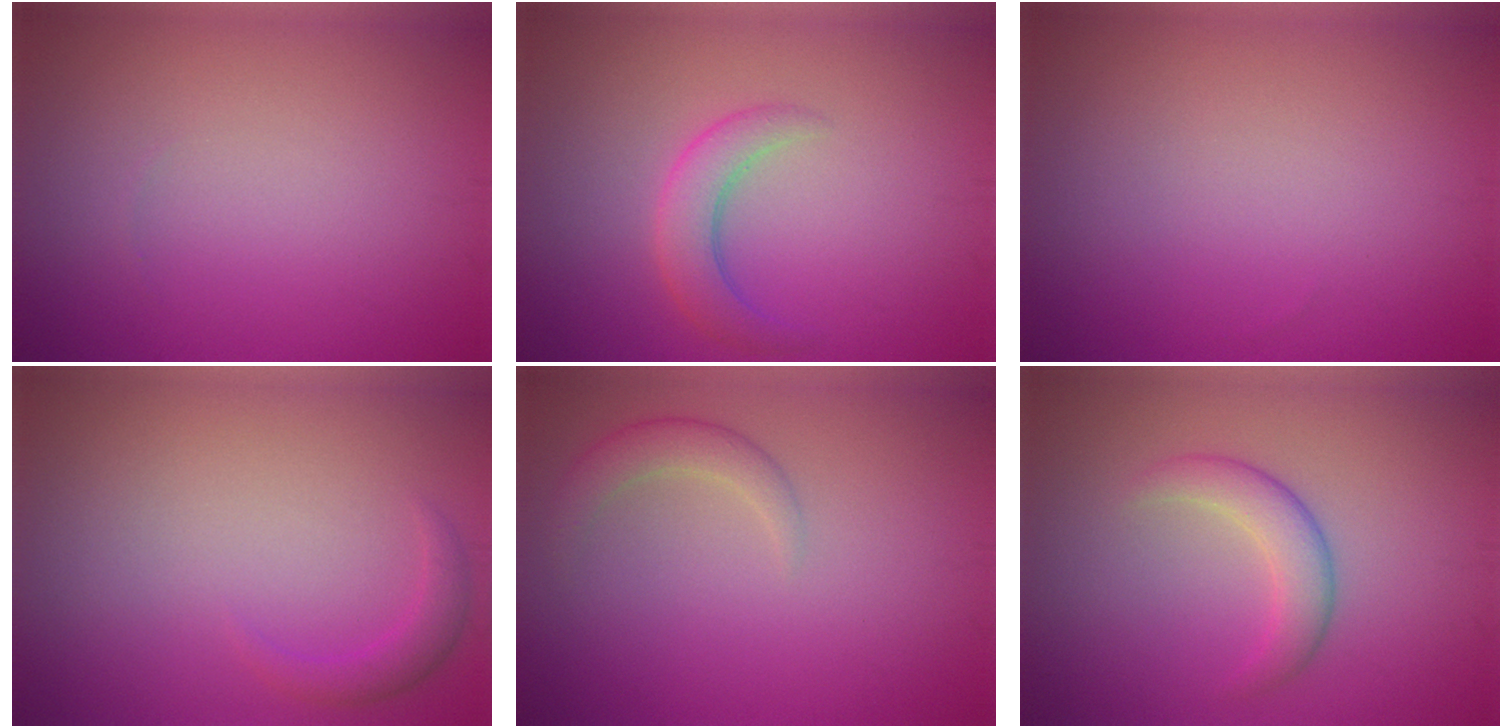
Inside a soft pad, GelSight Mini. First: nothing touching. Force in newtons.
{"total": 2.9, "press": 2.9, "slide": 0.1}
{"total": 0.0}
{"total": 1.6, "press": 1.6, "slide": 0.1}
{"total": 2.1, "press": 2.1, "slide": 0.2}
{"total": 2.8, "press": 2.8, "slide": 0.1}